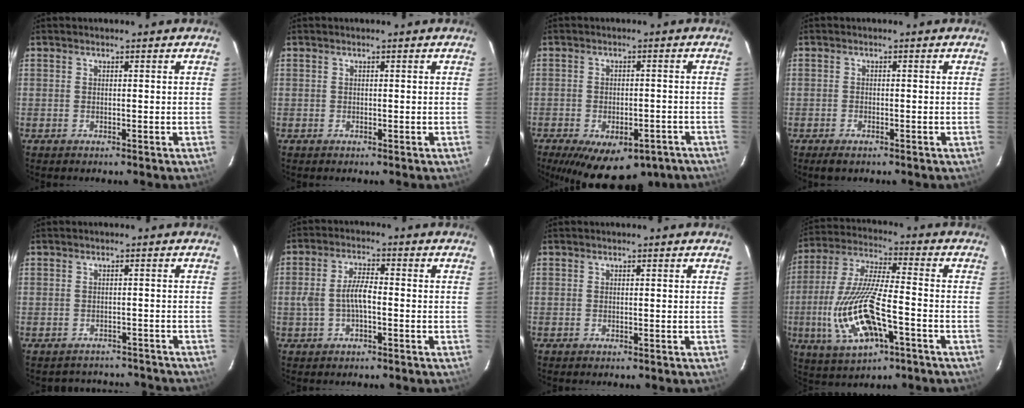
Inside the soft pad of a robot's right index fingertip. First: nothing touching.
{"total": 0.0}
{"total": 16.4, "force": [-10.8, 7.9, 9.6], "torque": [-0.185, -0.019, -0.134]}
{"total": 2.1, "force": [-1.6, 0.9, 1.1], "torque": [-0.027, -0.004, -0.030]}
{"total": 7.8, "force": [-6.8, 3.8, 1.1], "torque": [-0.015, 0.027, -0.079]}
{"total": 5.3, "force": [-1.2, 2.1, 4.8], "torque": [-0.098, 0.010, -0.021]}
{"total": 0.0}
{"total": 17.2, "force": [-5.7, 5.4, 15.3], "torque": [-0.329, -0.014, -0.100]}